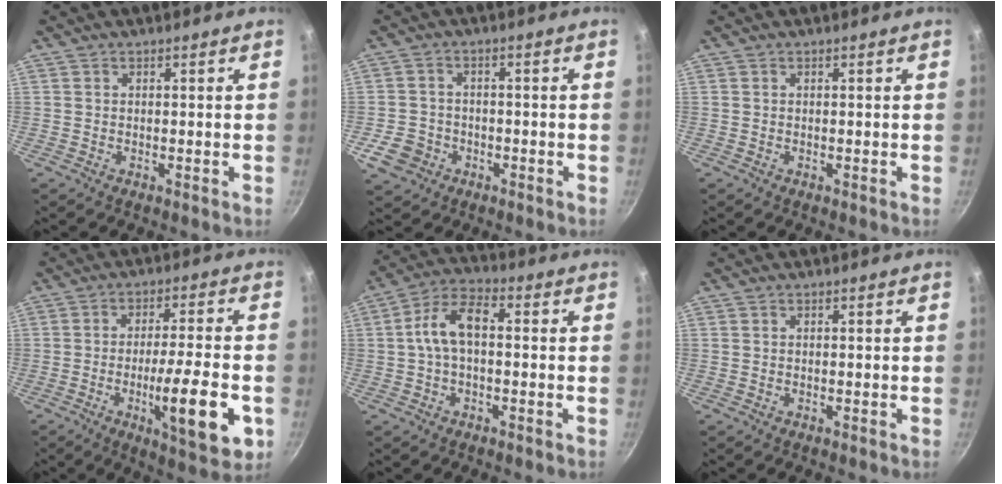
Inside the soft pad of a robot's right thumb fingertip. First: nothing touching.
{"total": 5.7, "force": [-2.6, 4.7, 1.8], "torque": [-0.032, 0.025, -0.038]}
{"total": 0.0}
{"total": 14.7, "force": [-4.4, 3.1, 13.7], "torque": [-0.200, 0.008, -0.067]}
{"total": 8.5, "force": [0.0, 4.6, 7.1], "torque": [-0.128, 0.037, -0.009]}
{"total": 0.0}